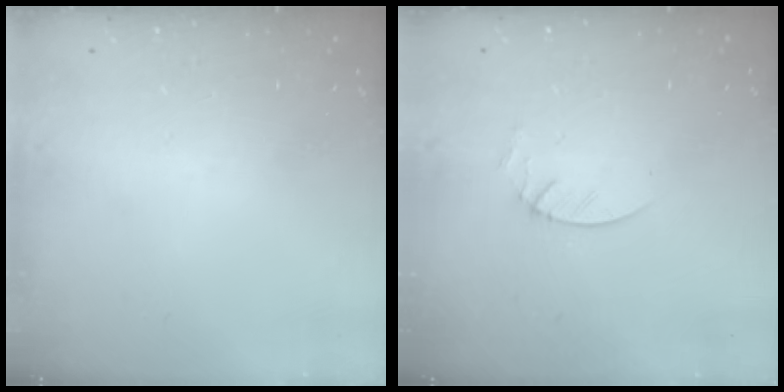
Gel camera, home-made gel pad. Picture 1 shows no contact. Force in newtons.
{"total": 1.9, "press": 1.9, "slide": 0.2}